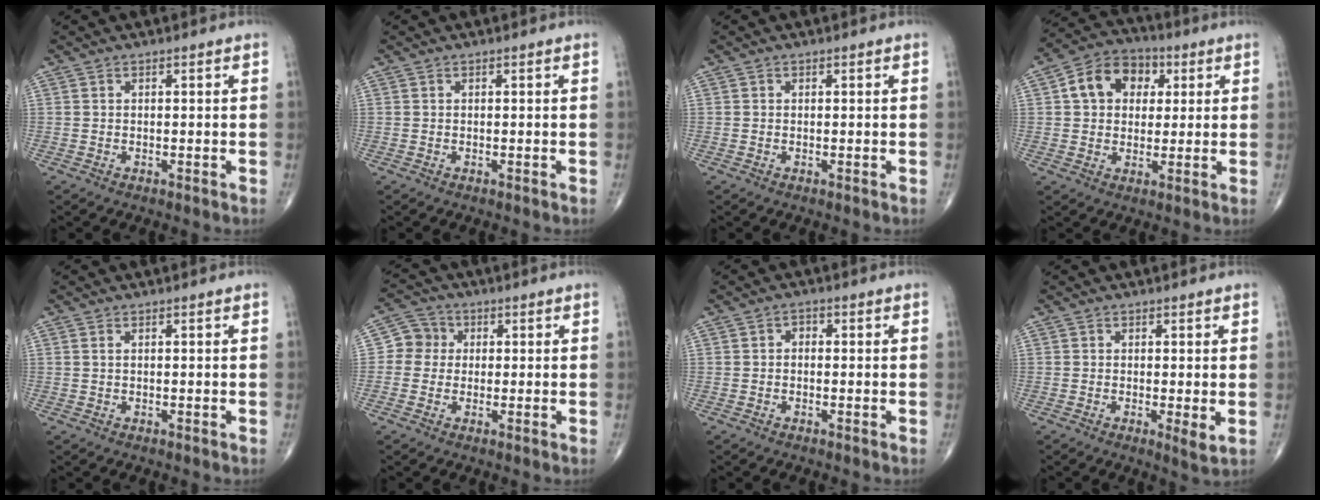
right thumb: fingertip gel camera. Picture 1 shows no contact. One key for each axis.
{"total": 0.0}
{"total": 0.0}
{"total": 11.0, "fx": 2.8, "fy": 8.5, "fz": 6.5, "tx": -0.077, "ty": 0.011, "tz": 0.036}
{"total": 0.6, "fx": 0.3, "fy": 0.2, "fz": 0.5, "tx": -0.016, "ty": 0.007, "tz": 0.007}
{"total": 5.0, "fx": 0.3, "fy": 4.8, "fz": 1.3, "tx": 0.005, "ty": 0.011, "tz": -0.007}
{"total": 1.5, "fx": 0.0, "fy": 1.1, "fz": 1.0, "tx": -0.008, "ty": 0.008, "tz": -0.005}
{"total": 2.6, "fx": -0.1, "fy": 0.6, "fz": 2.6, "tx": -0.043, "ty": -0.011, "tz": -0.006}